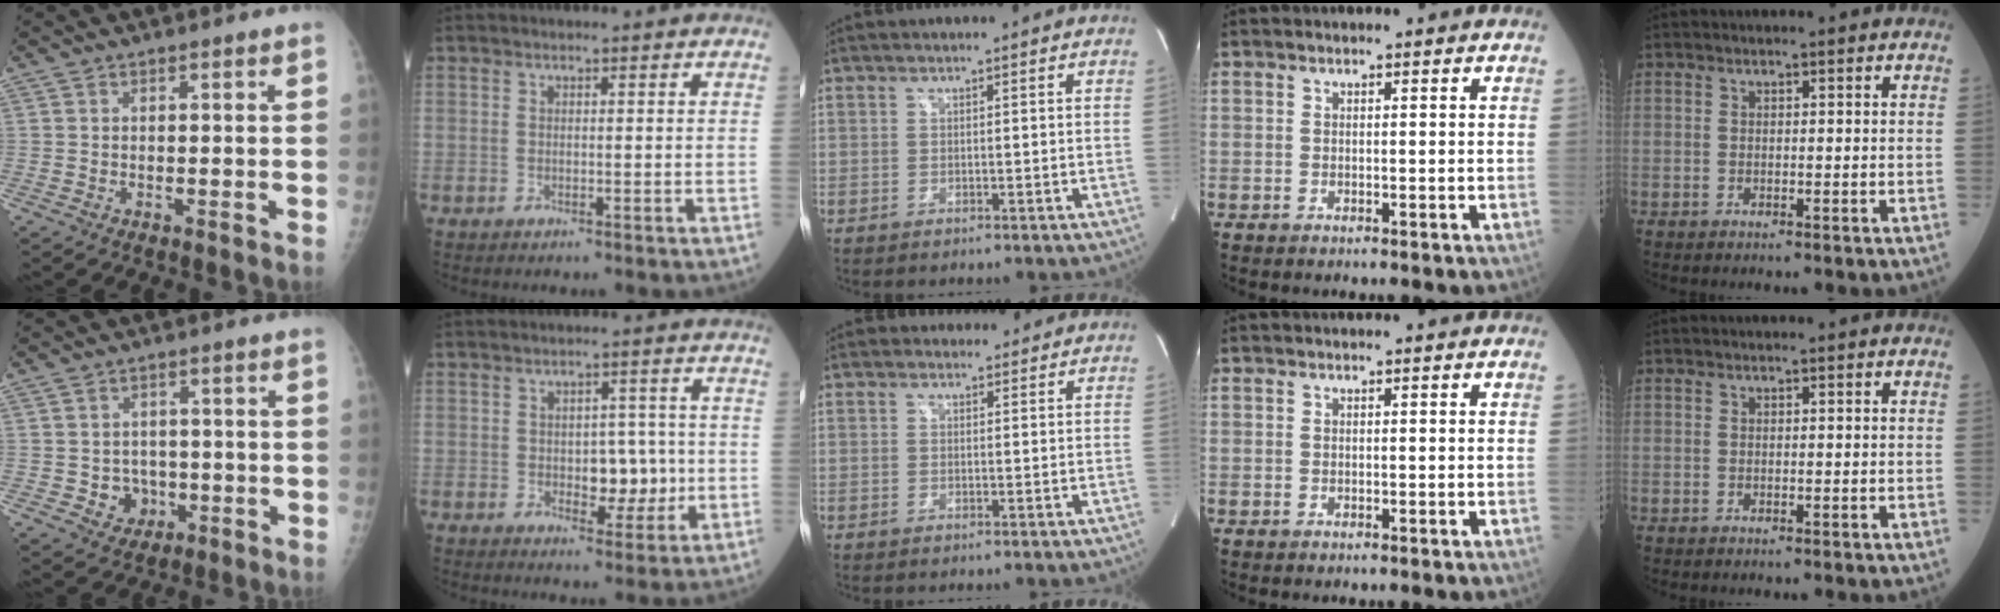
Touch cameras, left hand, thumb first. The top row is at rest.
{"thumb": {"total": 5.0, "force": [-1.1, 4.6, 1.7], "torque": [0.004, 0.009, -0.010]}, "index": {"total": 5.5, "force": [-0.5, 3.2, 4.4], "torque": [-0.056, 0.005, -0.001]}, "middle": {"total": 2.2, "force": [1.9, 1.1, -0.1], "torque": [0.002, 0.011, 0.022]}}